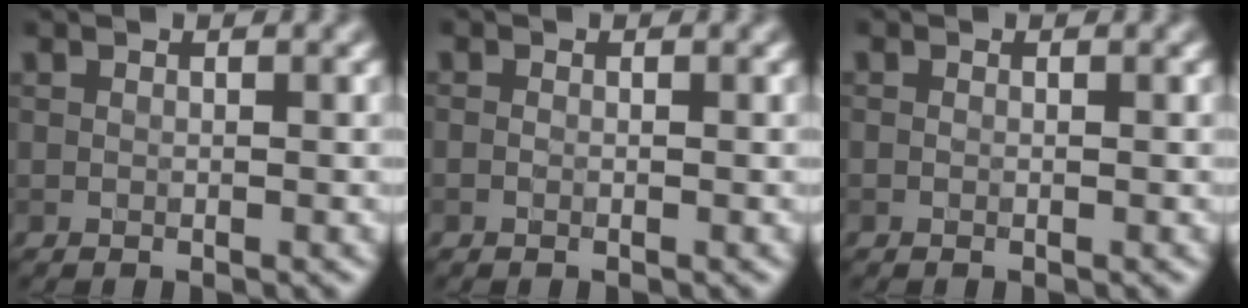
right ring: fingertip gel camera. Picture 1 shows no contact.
{"total": 0.0}
{"total": 0.0}